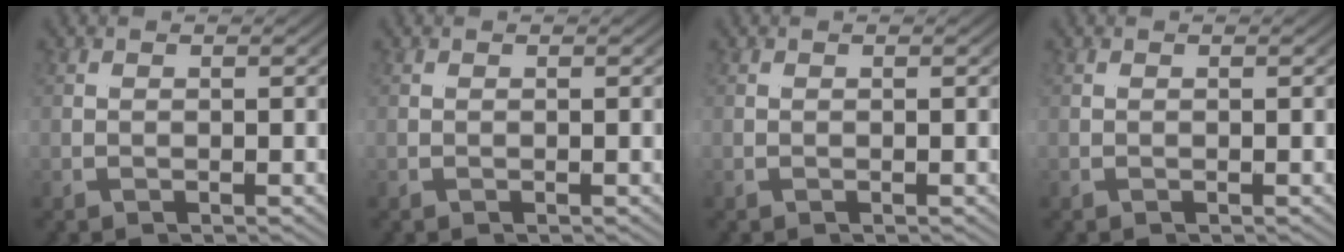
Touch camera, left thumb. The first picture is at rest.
{"total": 0.0}
{"total": 0.0}
{"total": 0.0}